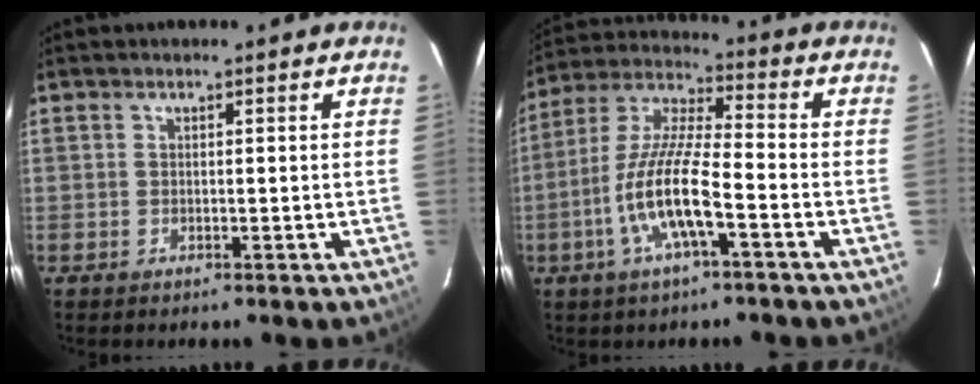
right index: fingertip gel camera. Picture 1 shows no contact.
{"total": 12.2, "force": [-4.8, 2.1, 11.0], "torque": [-0.230, -0.002, -0.095]}